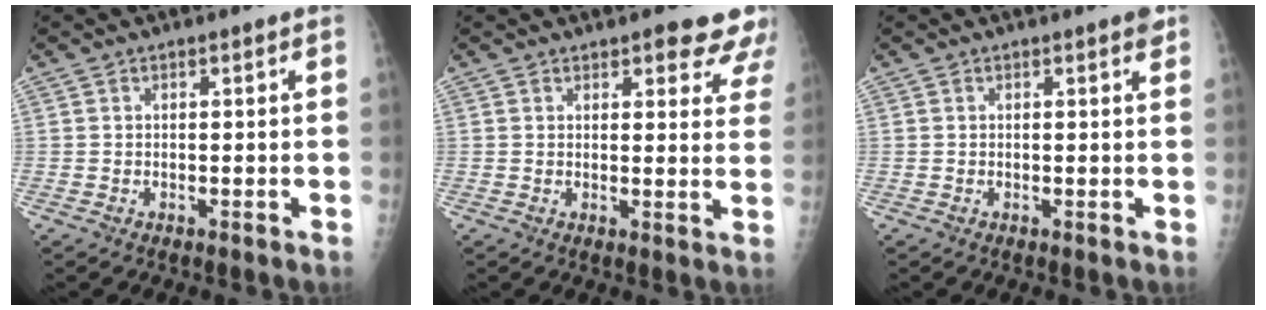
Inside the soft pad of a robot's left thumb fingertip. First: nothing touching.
{"total": 9.2, "force": [7.2, 3.4, 4.5], "torque": [-0.009, -0.033, 0.071]}
{"total": 1.7, "force": [1.1, 0.3, 1.3], "torque": [-0.016, -0.004, 0.012]}